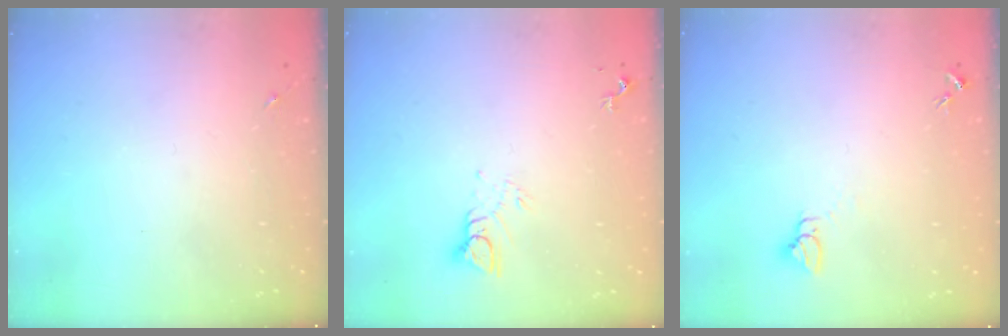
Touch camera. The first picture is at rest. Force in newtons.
{"total": 4.4, "press": 4.4, "slide": 0.4}
{"total": 3.0, "press": 3.0, "slide": 0.1}